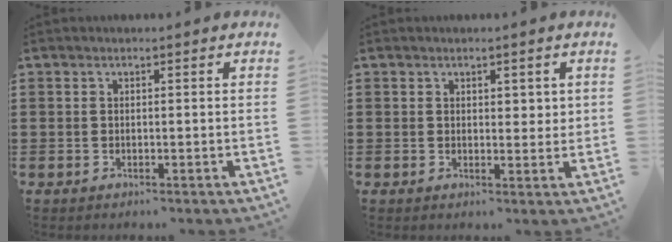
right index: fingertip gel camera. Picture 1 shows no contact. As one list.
[{"total": 1.7, "force": [1.2, 0.9, 0.6], "torque": [0.001, 0.000, 0.019]}]